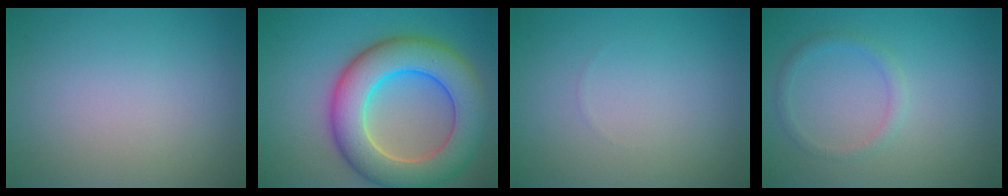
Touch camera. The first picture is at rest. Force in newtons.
{"total": 10.4, "press": 10.4, "slide": 0.6}
{"total": 0.0}
{"total": 1.4, "press": 1.3, "slide": 0.2}